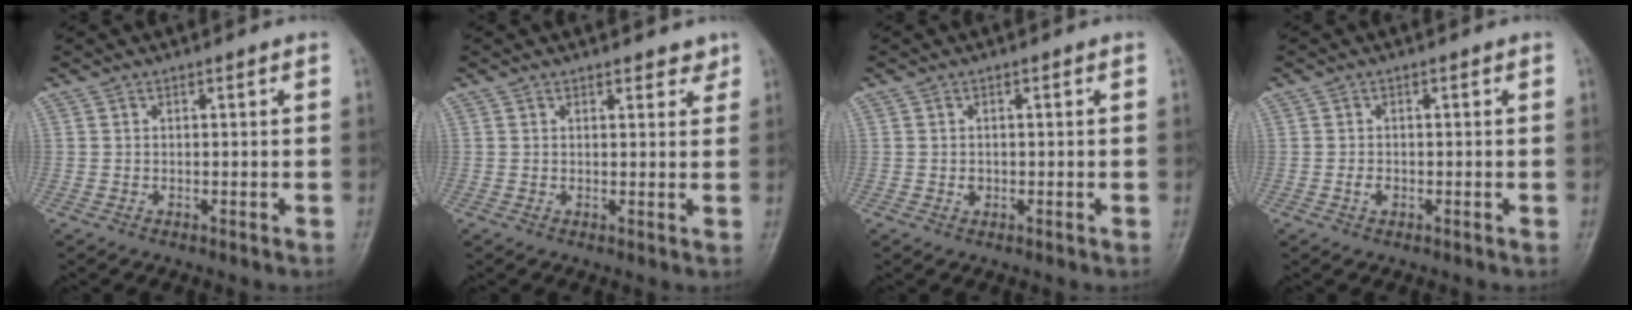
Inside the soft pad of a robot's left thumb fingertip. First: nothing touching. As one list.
[{"total": 2.8, "force": [2.2, 1.3, 0.9], "torque": [0.013, -0.011, 0.025]}, {"total": 1.0, "force": [0.0, 0.8, 0.4], "torque": [-0.004, 0.001, 0.002]}, {"total": 1.3, "force": [-0.3, 0.9, 0.8], "torque": [-0.013, 0.000, -0.005]}]